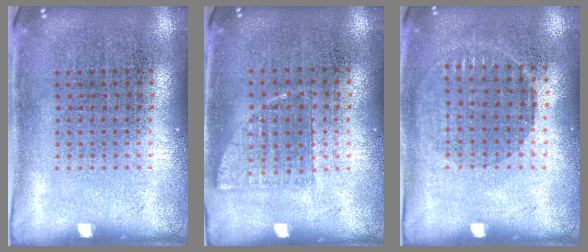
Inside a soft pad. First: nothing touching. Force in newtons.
{"total": 0.7, "press": 0.7, "slide": 0.3}
{"total": 0.9, "press": 0.8, "slide": 0.3}